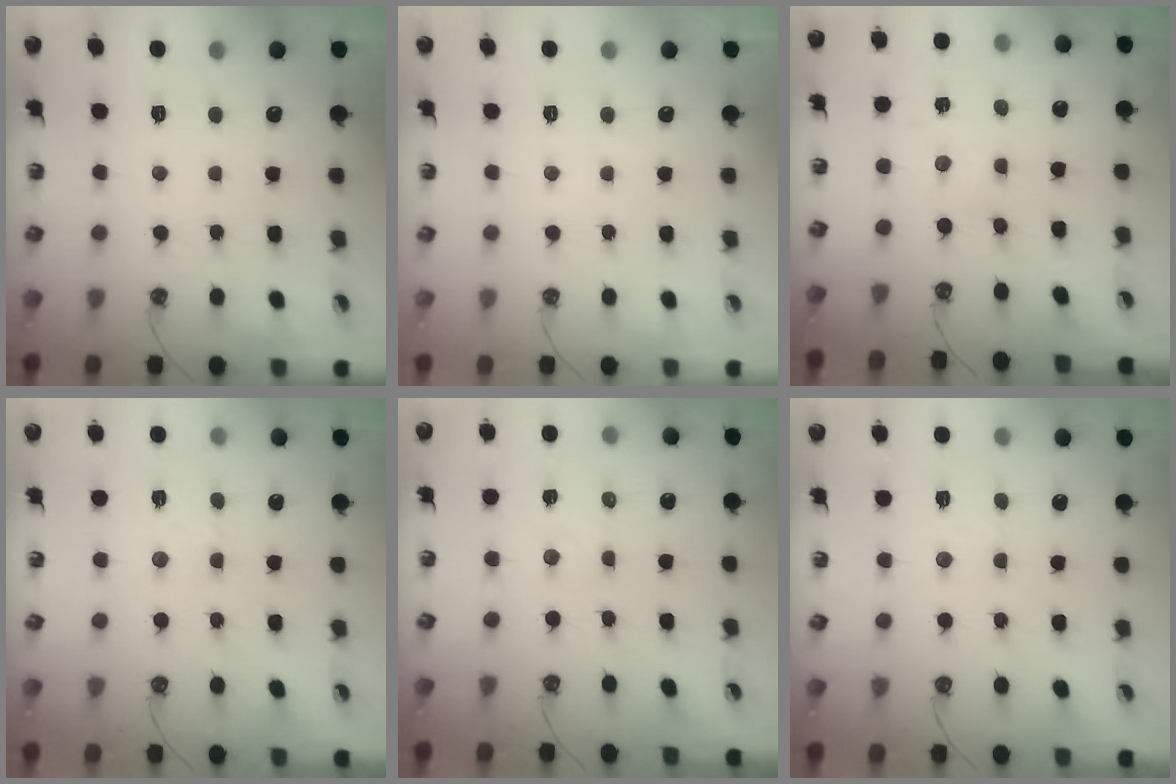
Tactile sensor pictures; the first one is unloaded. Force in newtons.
{"total": 0.0}
{"total": 0.6, "press": 0.6, "slide": 0.2}
{"total": 2.9, "press": 2.8, "slide": 0.7}
{"total": 1.5, "press": 1.5, "slide": 0.2}
{"total": 3.0, "press": 3.0, "slide": 0.4}